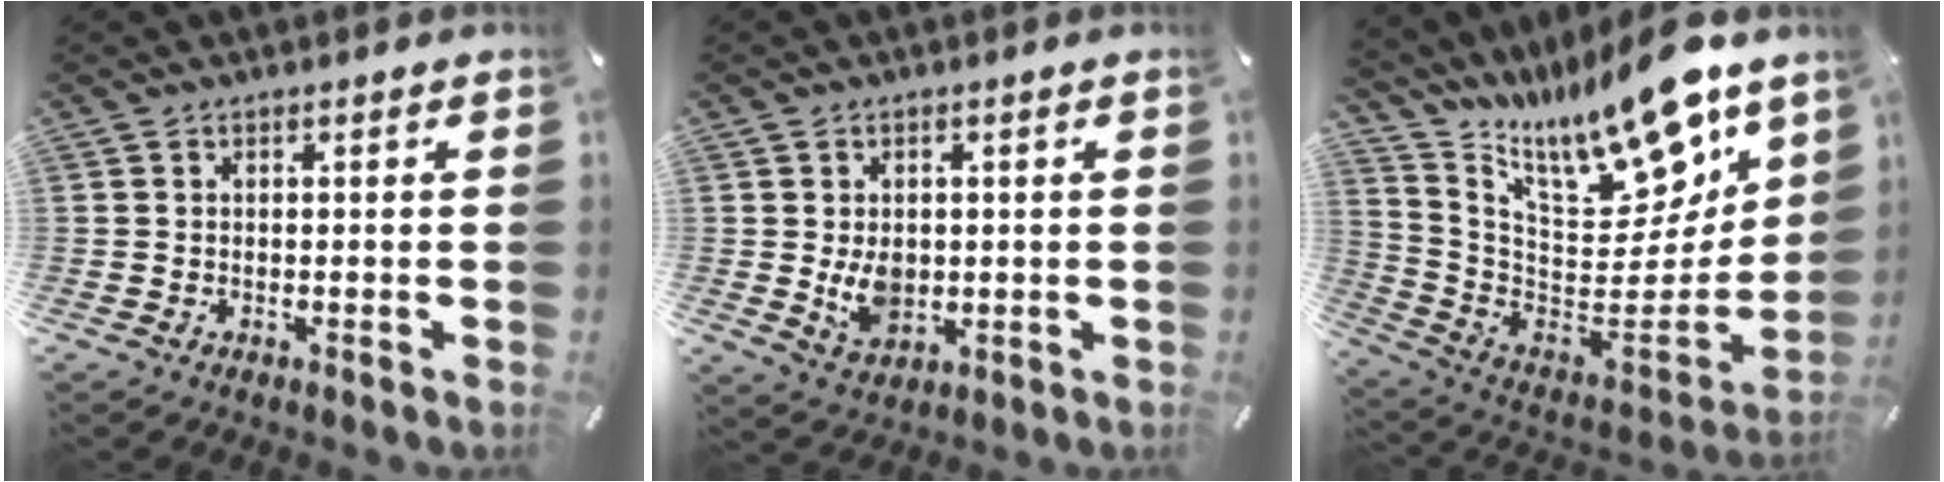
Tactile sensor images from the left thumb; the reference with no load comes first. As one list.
[{"total": 6.0, "force": [0.2, 4.6, 3.8], "torque": [-0.068, -0.009, -0.002]}, {"total": 18.6, "force": [15.3, 5.8, 8.8], "torque": [-0.131, -0.135, 0.256]}]